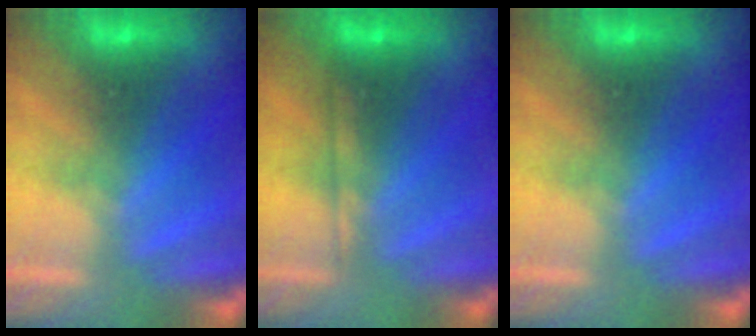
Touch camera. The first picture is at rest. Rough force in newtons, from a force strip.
{"total": 2.2}
{"total": 0.0}